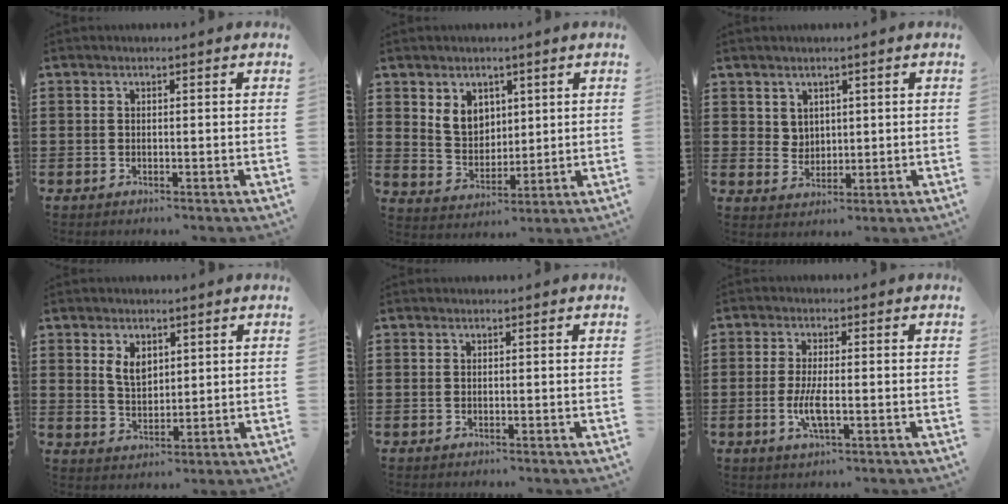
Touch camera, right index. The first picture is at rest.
{"total": 5.5, "force": [2.6, 4.3, 2.1], "torque": [-0.053, 0.010, 0.048]}
{"total": 3.2, "force": [2.2, 2.2, 0.4], "torque": [-0.018, 0.005, 0.043]}
{"total": 4.0, "force": [1.9, 2.6, 2.5], "torque": [-0.049, 0.006, 0.032]}
{"total": 0.0}
{"total": 4.4, "force": [-1.2, 1.0, 4.1], "torque": [-0.090, -0.007, -0.026]}